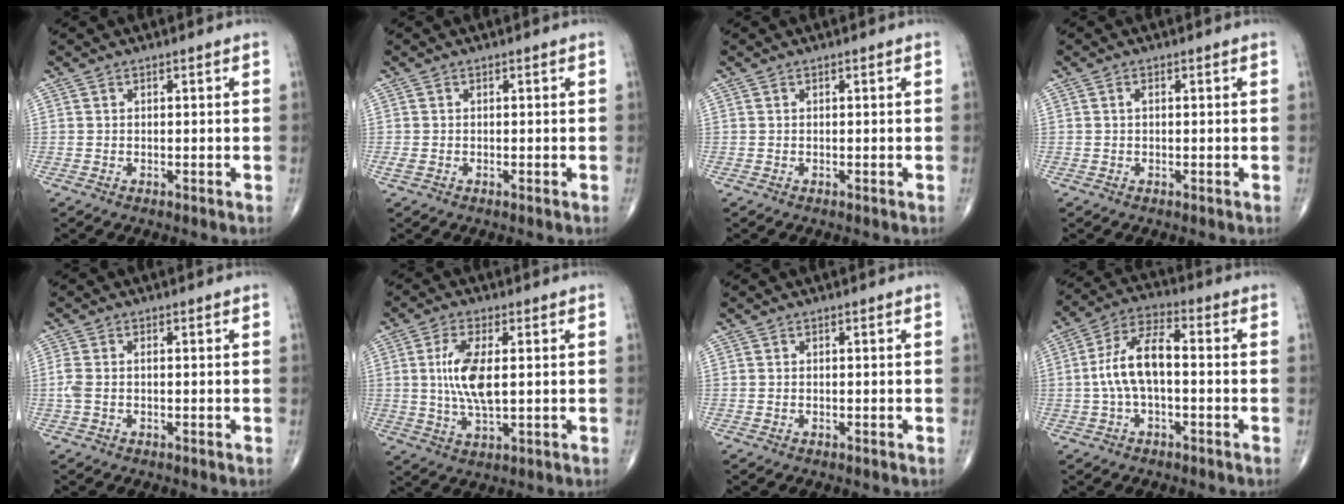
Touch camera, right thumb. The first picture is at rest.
{"total": 1.0, "force": [-0.3, 0.5, 0.8], "torque": [-0.024, -0.002, -0.007]}
{"total": 0.0}
{"total": 0.8, "force": [0.1, 0.4, 0.6], "torque": [-0.011, 0.002, -0.001]}
{"total": 2.5, "force": [-0.3, 1.3, 2.1], "torque": [-0.065, 0.007, -0.008]}
{"total": 8.9, "force": [1.0, 3.3, 8.1], "torque": [-0.172, -0.009, 0.020]}
{"total": 0.0}
{"total": 10.1, "force": [-0.7, 4.6, 9.0], "torque": [-0.182, 0.037, -0.019]}